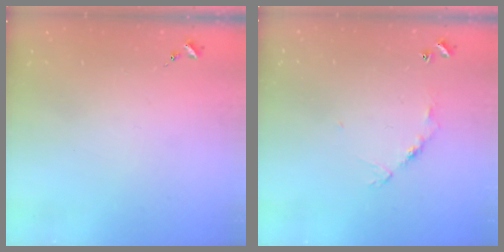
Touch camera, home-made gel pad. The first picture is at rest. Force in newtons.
{"total": 6.1, "press": 6.1, "slide": 0.5}